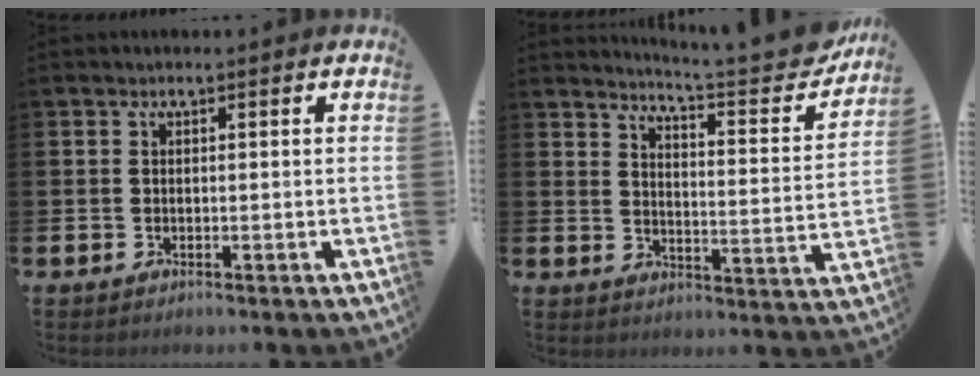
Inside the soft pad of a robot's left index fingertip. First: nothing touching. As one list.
[{"total": 6.3, "force": [5.9, 0.0, 2.2], "torque": [-0.044, -0.058, 0.091]}]